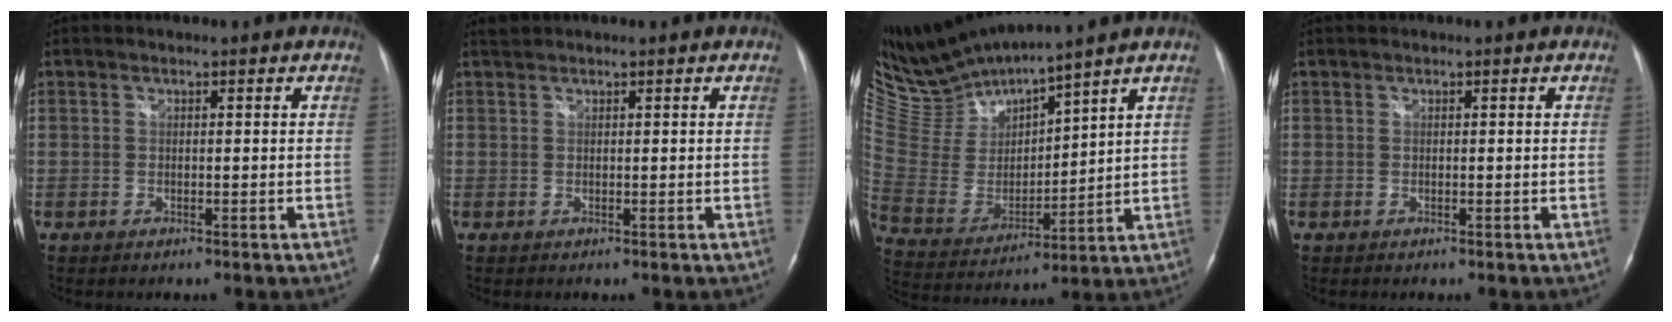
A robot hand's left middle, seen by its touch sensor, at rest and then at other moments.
{"total": 0.8, "force": [0.8, 0.0, -0.1], "torque": [-0.008, 0.009, 0.020]}
{"total": 11.9, "force": [11.6, -0.7, 2.5], "torque": [-0.075, -0.007, 0.251]}
{"total": 0.0}